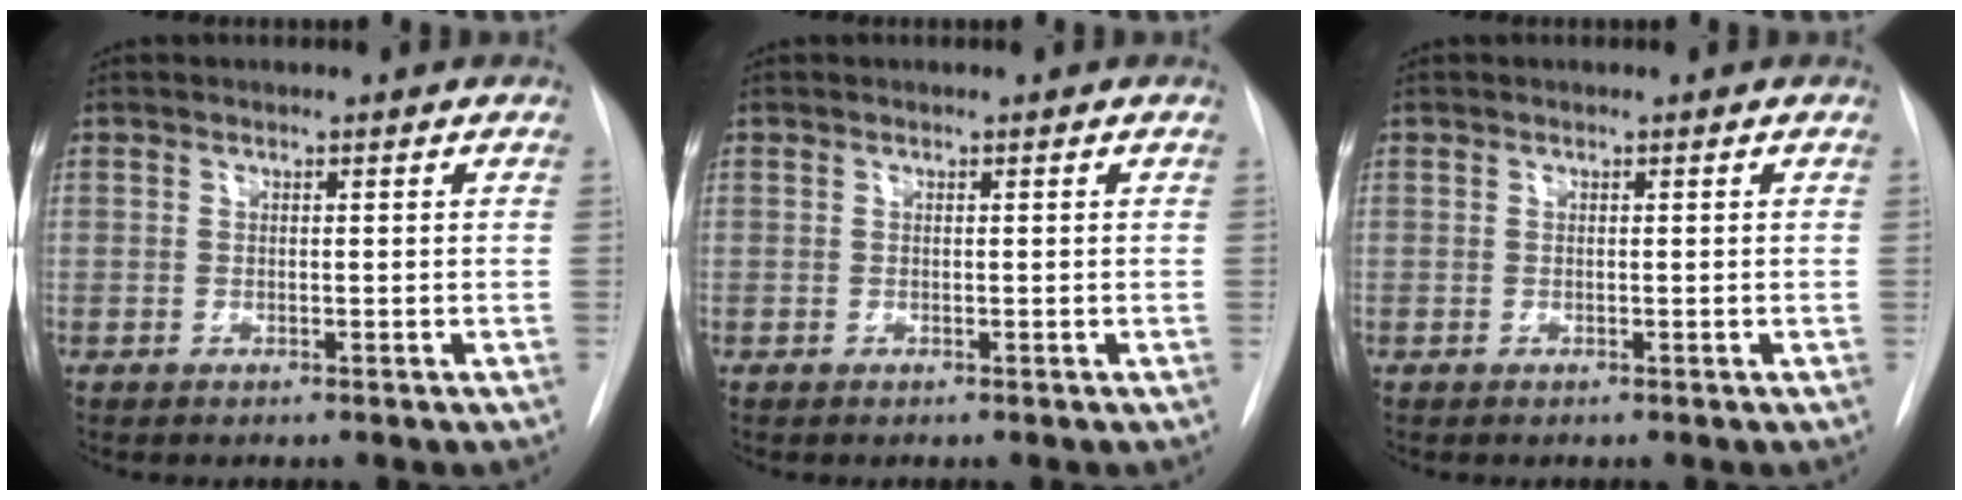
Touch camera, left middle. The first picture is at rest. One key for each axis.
{"total": 0.0}
{"total": 0.0}